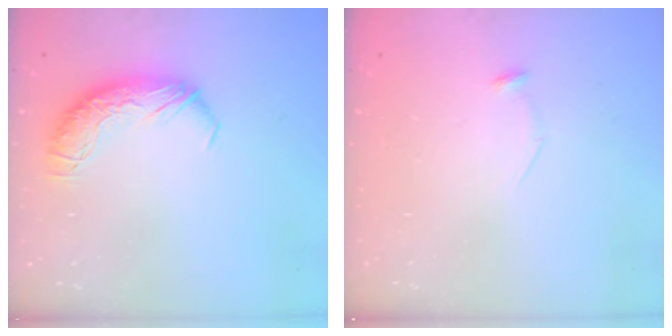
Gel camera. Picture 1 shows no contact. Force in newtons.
{"total": 8.7, "press": 8.7, "slide": 0.6}